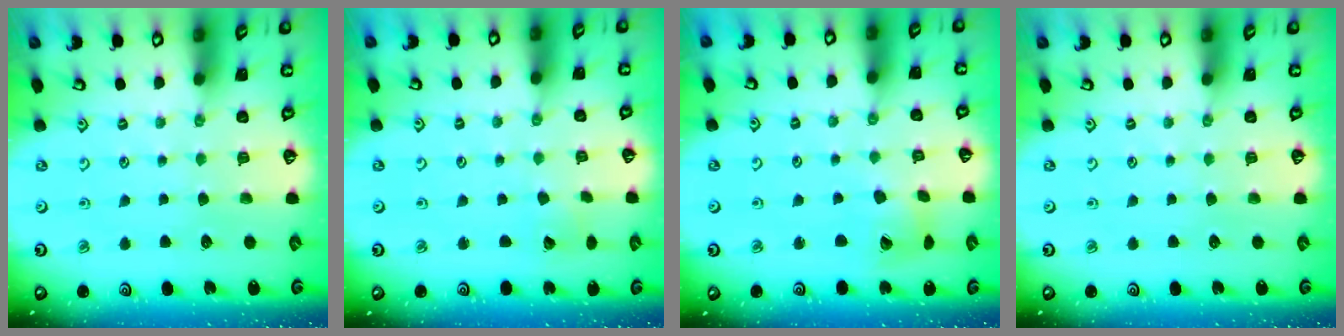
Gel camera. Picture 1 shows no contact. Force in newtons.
{"total": 2.8, "press": 2.8, "slide": 0.4}
{"total": 8.8, "press": 8.8, "slide": 1.1}
{"total": 0.0}